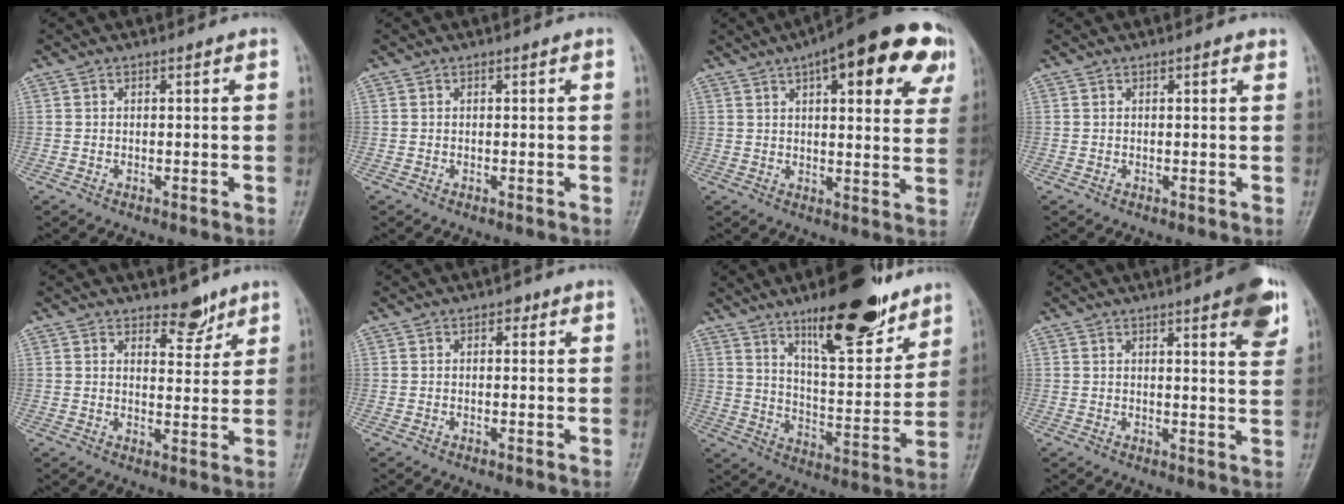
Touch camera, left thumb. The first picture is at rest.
{"total": 0.0}
{"total": 21.1, "force": [9.8, 7.5, 17.1], "torque": [-0.199, 0.000, 0.122]}
{"total": 1.2, "force": [0.7, 0.4, 0.8], "torque": [-0.011, -0.001, 0.007]}
{"total": 4.6, "force": [3.7, 2.2, 1.7], "torque": [0.002, -0.029, 0.056]}
{"total": 1.3, "force": [0.6, 0.9, 0.7], "torque": [0.003, 0.000, 0.003]}
{"total": 18.5, "force": [12.4, 5.8, 12.4], "torque": [-0.148, -0.075, 0.201]}
{"total": 8.7, "force": [4.8, 1.9, 7.0], "torque": [-0.072, -0.019, 0.055]}